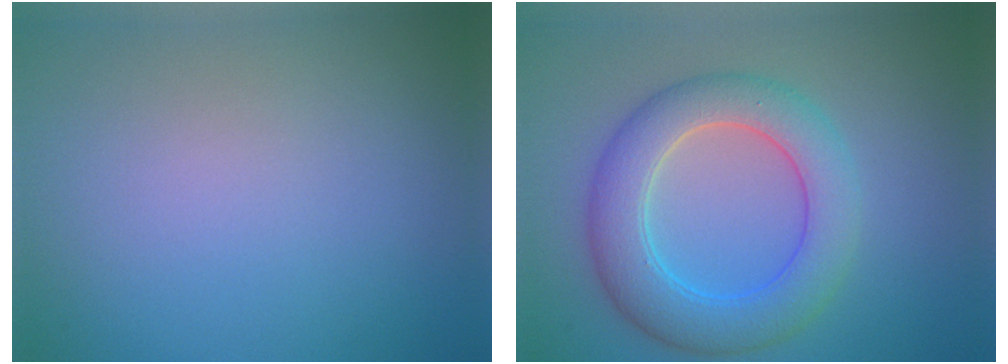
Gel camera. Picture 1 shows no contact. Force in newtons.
{"total": 6.5, "press": 6.5, "slide": 0.1}